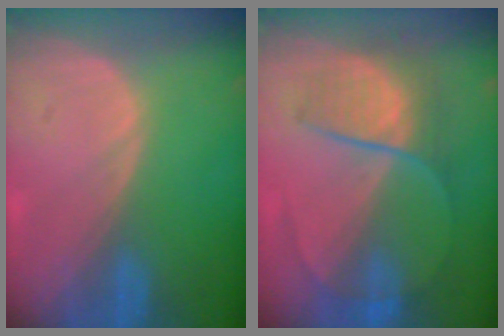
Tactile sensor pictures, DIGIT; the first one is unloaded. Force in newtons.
{"total": 6.9, "press": 6.6, "slide": 1.7}